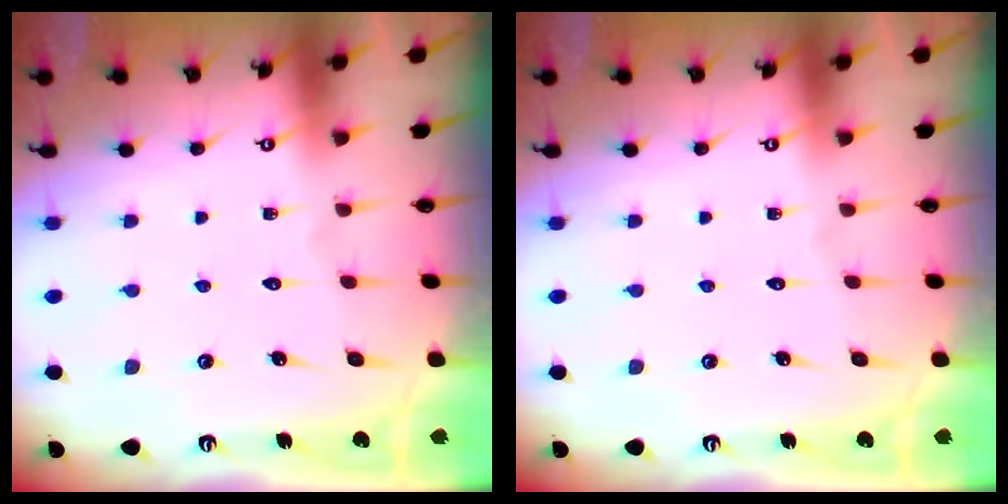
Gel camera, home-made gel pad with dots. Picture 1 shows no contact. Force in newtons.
{"total": 0.0}